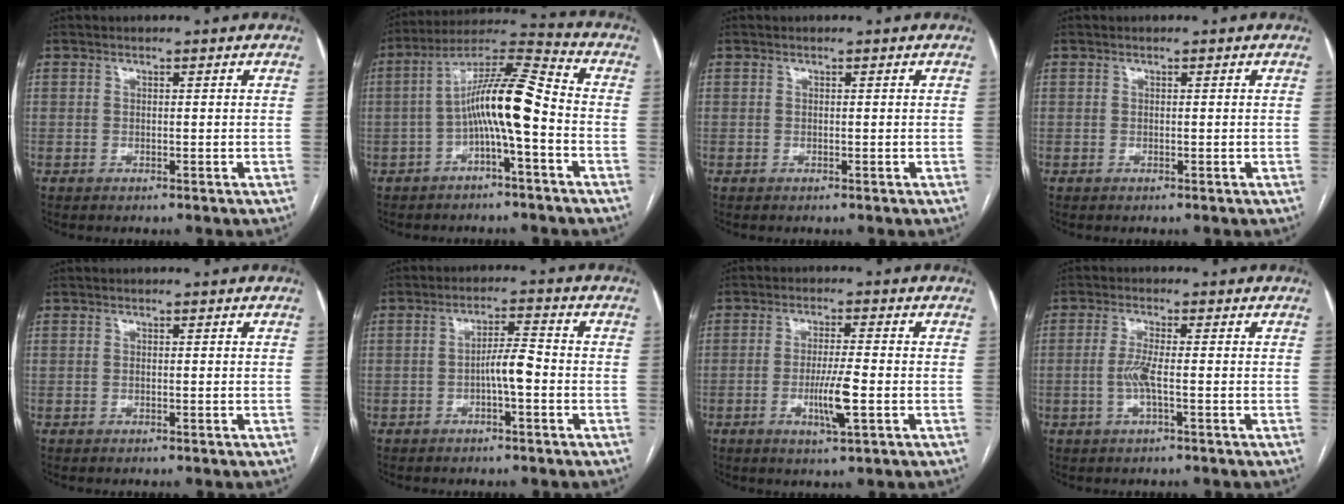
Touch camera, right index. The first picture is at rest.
{"total": 11.3, "force": [-2.4, 1.0, 11.0], "torque": [-0.199, 0.033, -0.045]}
{"total": 0.0}
{"total": 0.0}
{"total": 0.0}
{"total": 4.2, "force": [-1.3, 0.5, 4.0], "torque": [-0.067, 0.009, -0.022]}
{"total": 6.0, "force": [-1.7, 0.1, 5.8], "torque": [-0.109, -0.011, -0.029]}
{"total": 3.5, "force": [-0.7, 0.1, 3.4], "torque": [-0.076, -0.004, -0.016]}